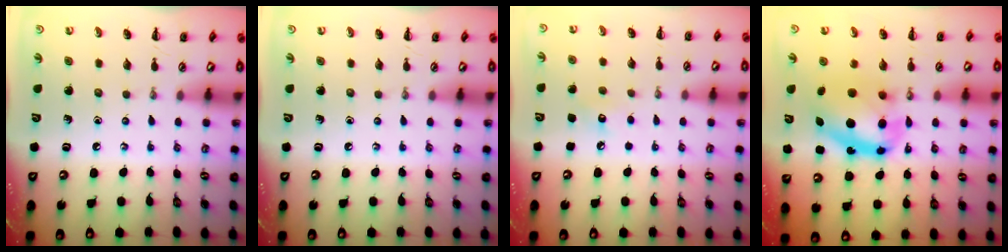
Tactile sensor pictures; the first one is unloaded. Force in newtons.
{"total": 0.0}
{"total": 5.5, "press": 5.3, "slide": 1.4}
{"total": 10.9, "press": 10.6, "slide": 2.5}